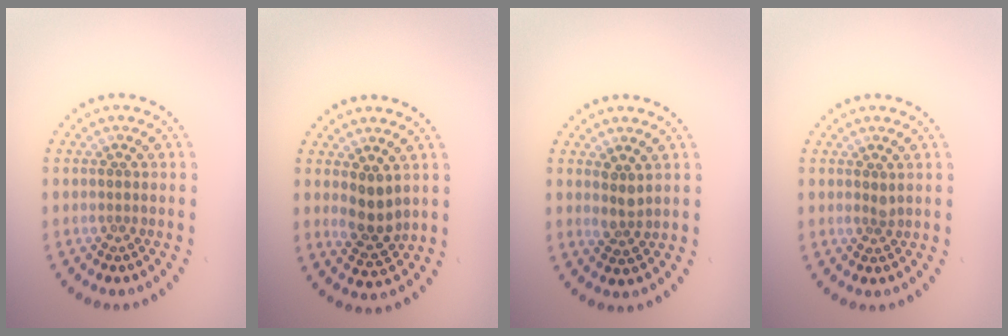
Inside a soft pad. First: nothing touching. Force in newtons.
{"total": 2.9, "press": 2.7, "slide": 1.0}
{"total": 1.6, "press": 1.4, "slide": 0.8}
{"total": 0.6, "press": 0.5, "slide": 0.3}